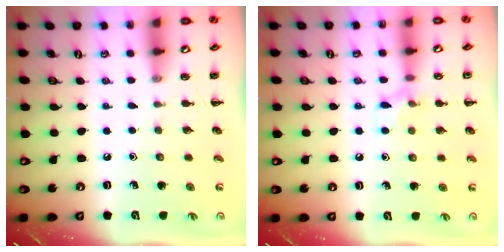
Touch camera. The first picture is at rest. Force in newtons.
{"total": 6.5, "press": 6.1, "slide": 2.3}